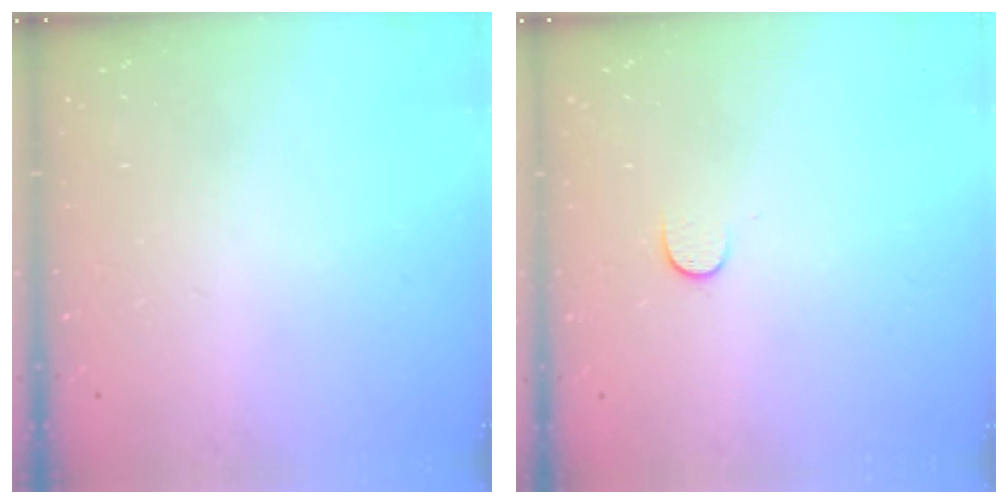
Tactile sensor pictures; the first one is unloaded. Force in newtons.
{"total": 5.0, "press": 5.0, "slide": 0.5}